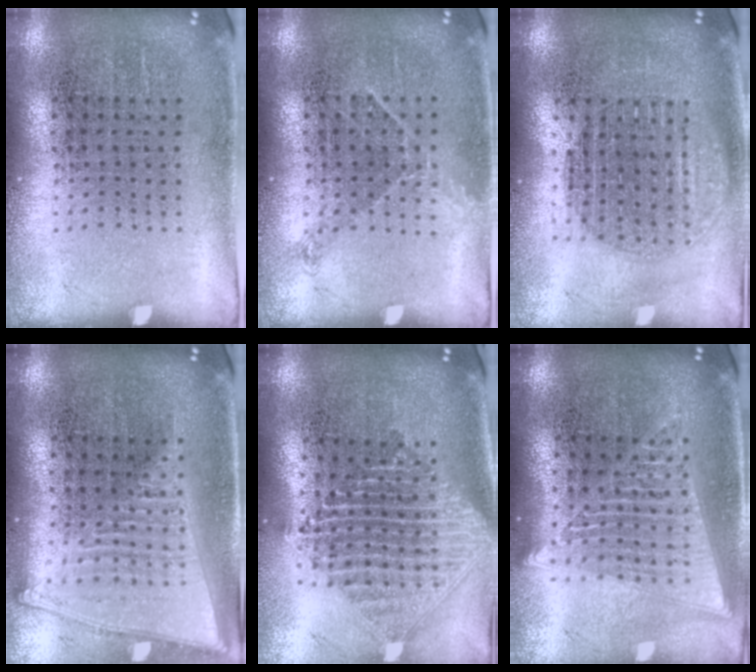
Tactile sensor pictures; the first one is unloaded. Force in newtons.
{"total": 0.9, "press": 0.8, "slide": 0.5}
{"total": 1.7, "press": 1.5, "slide": 0.9}
{"total": 2.0, "press": 1.7, "slide": 1.0}
{"total": 2.4, "press": 1.8, "slide": 1.5}
{"total": 1.9, "press": 1.7, "slide": 1.0}